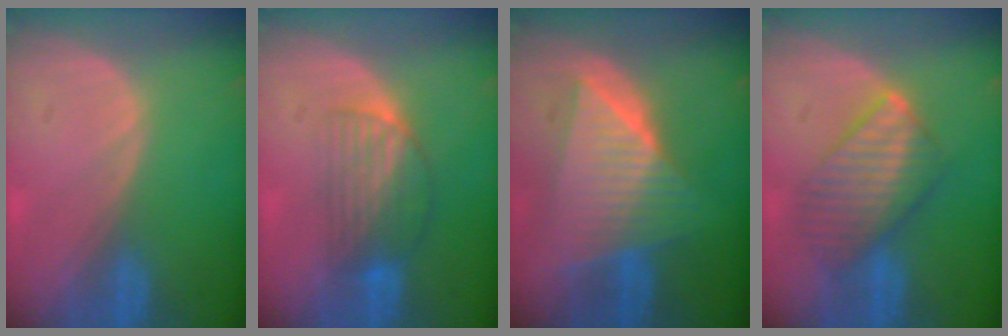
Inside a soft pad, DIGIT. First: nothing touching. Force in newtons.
{"total": 6.6, "press": 5.7, "slide": 3.4}
{"total": 9.6, "press": 9.5, "slide": 0.6}
{"total": 7.4, "press": 7.4, "slide": 0.1}